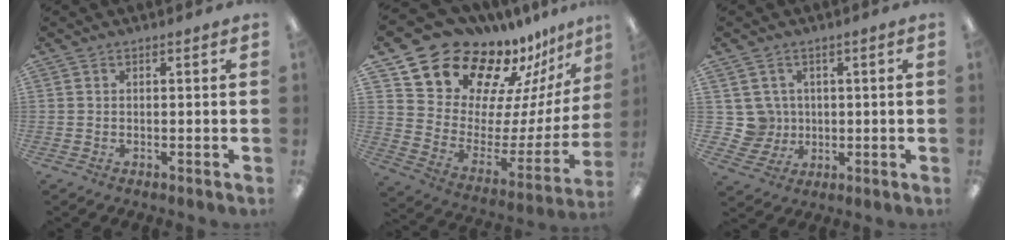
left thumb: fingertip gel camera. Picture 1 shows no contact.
{"total": 19.1, "force": [16.7, 8.2, 4.5], "torque": [-0.083, -0.139, 0.304]}
{"total": 6.7, "force": [2.0, 6.4, 0.6], "torque": [-0.030, -0.001, 0.044]}